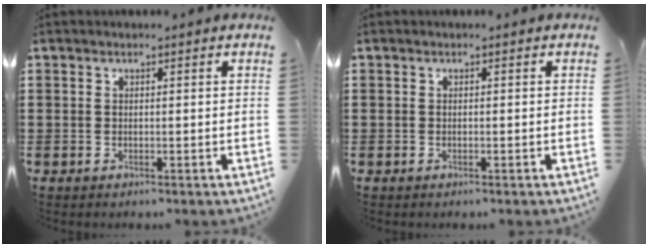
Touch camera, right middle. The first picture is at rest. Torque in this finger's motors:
{"motor_torque": [0.43, -0.34, 0.07, 0.00]}